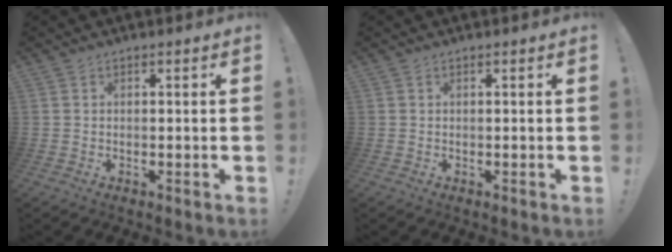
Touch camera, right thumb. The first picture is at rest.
{"total": 0.0}